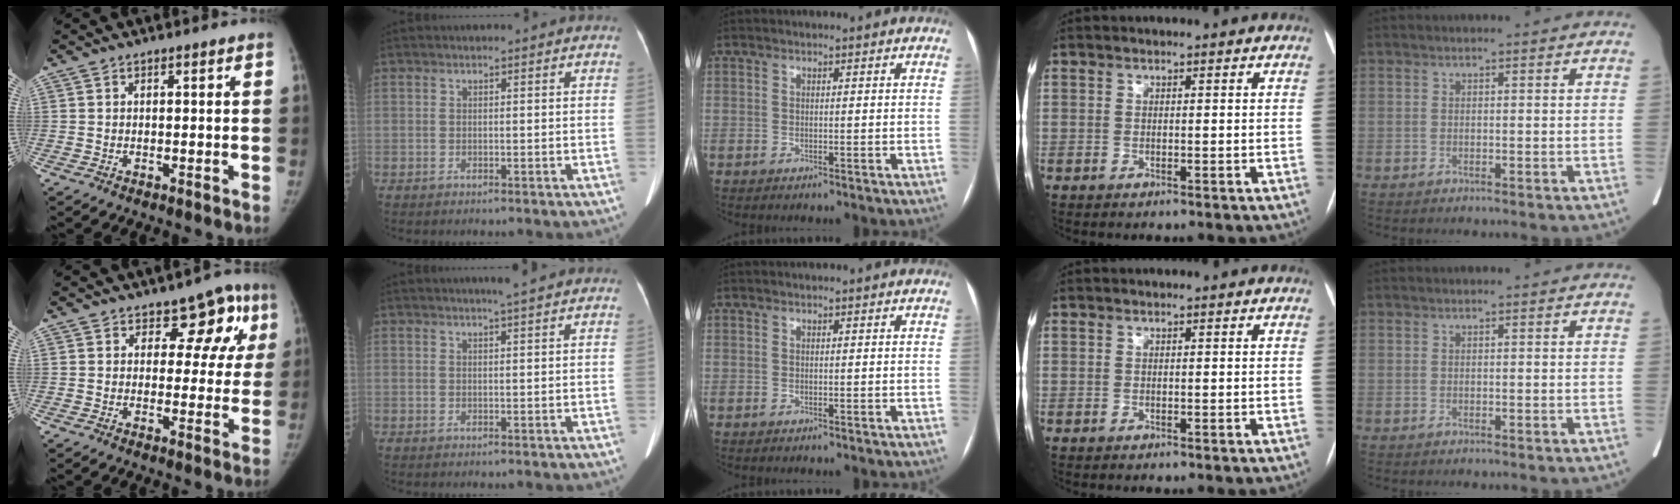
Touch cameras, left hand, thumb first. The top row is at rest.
{"thumb": {"total": 8.6, "force": [3.7, 5.8, 5.0], "torque": [-0.002, -0.006, 0.040]}, "index": {"total": 2.8, "force": [2.3, -0.3, 1.6], "torque": [-0.024, 0.007, 0.033]}}